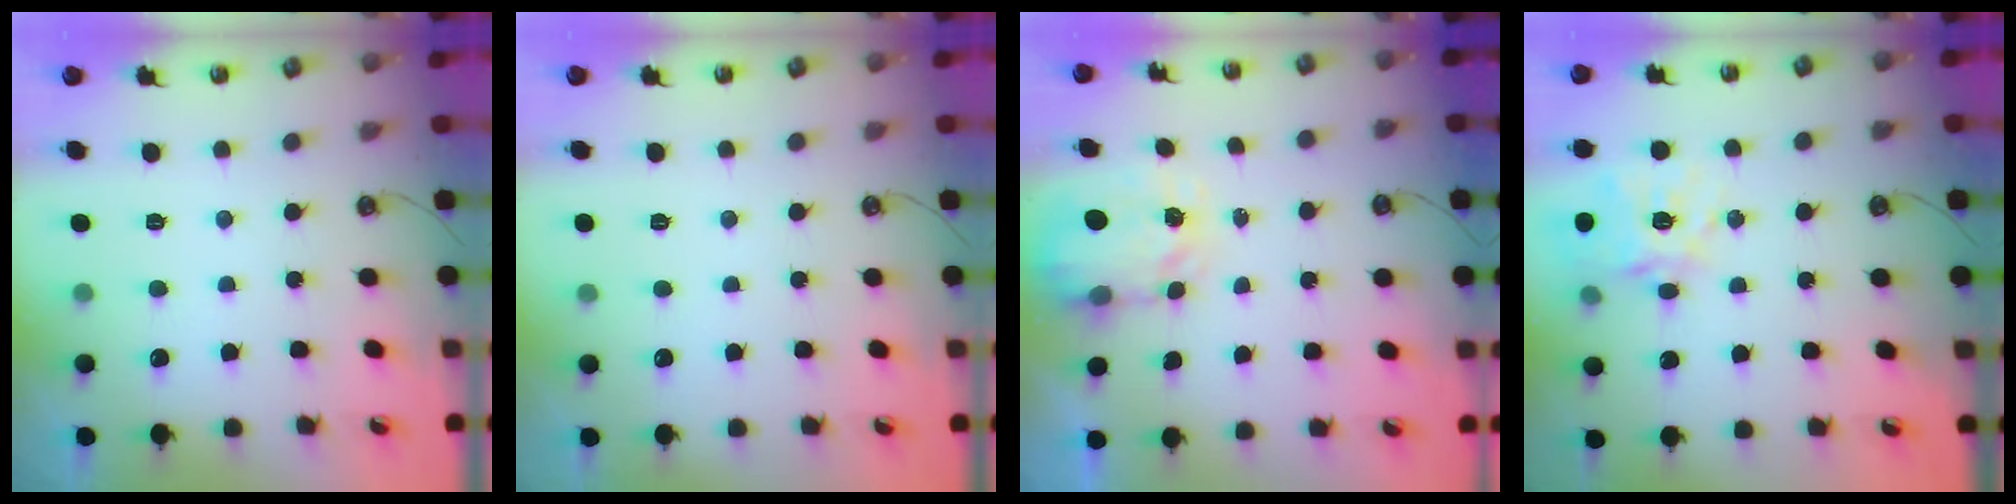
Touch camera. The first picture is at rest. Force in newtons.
{"total": 0.0}
{"total": 3.6, "press": 3.5, "slide": 0.4}
{"total": 15.3, "press": 15.1, "slide": 2.2}